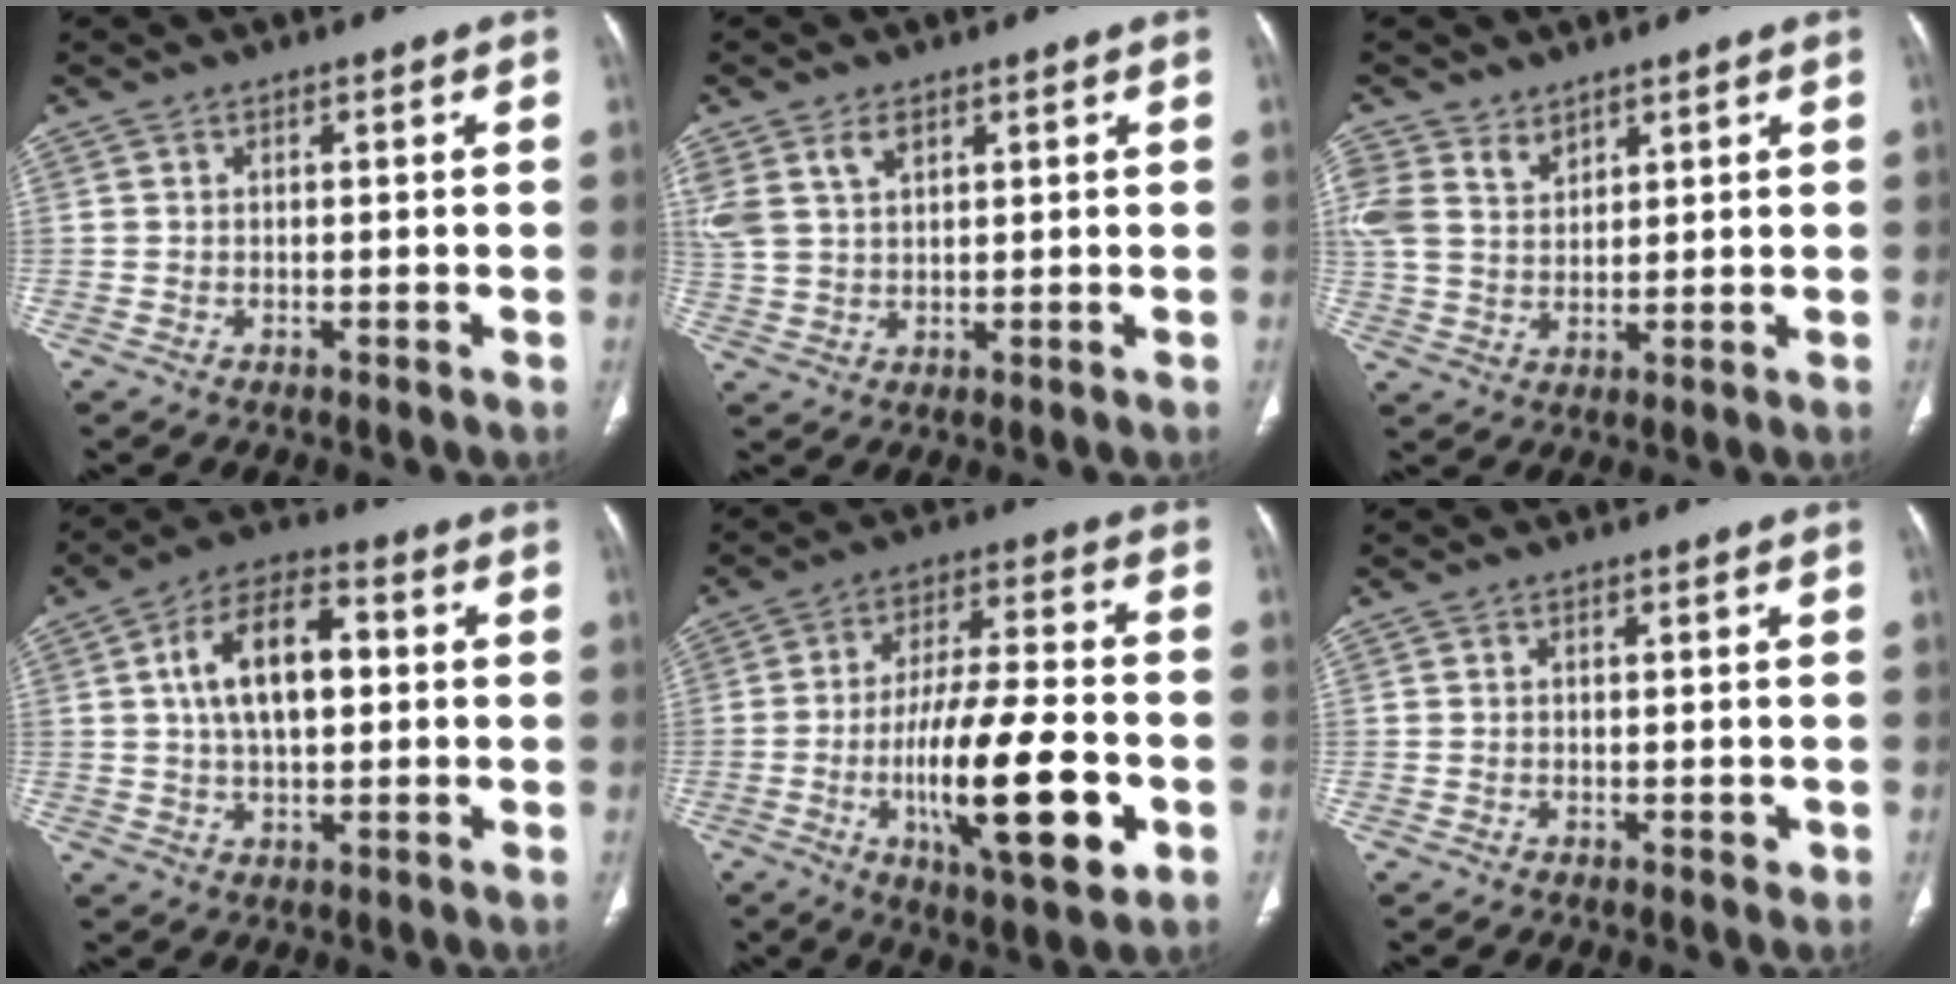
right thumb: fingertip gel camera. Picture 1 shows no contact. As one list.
[{"total": 5.8, "force": [3.1, 3.3, 3.6], "torque": [-0.075, -0.003, 0.070]}, {"total": 8.4, "force": [5.0, 5.8, 3.6], "torque": [-0.069, -0.007, 0.109]}, {"total": 12.0, "force": [1.7, 6.5, 10.0], "torque": [-0.166, 0.019, 0.022]}, {"total": 20.4, "force": [-5.6, 6.0, 18.7], "torque": [-0.311, 0.015, -0.082]}, {"total": 0.8, "force": [-0.3, 0.6, 0.5], "torque": [-0.003, 0.000, -0.004]}]